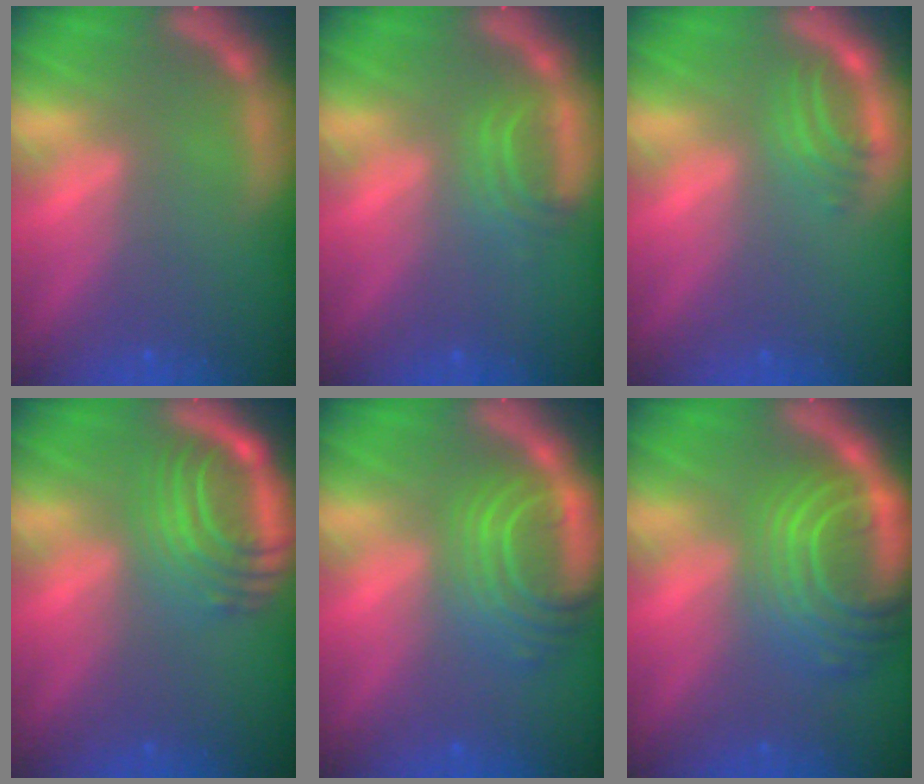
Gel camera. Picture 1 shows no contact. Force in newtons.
{"total": 2.5}
{"total": 2.5}
{"total": 7.1}
{"total": 7.0}
{"total": 10.0}